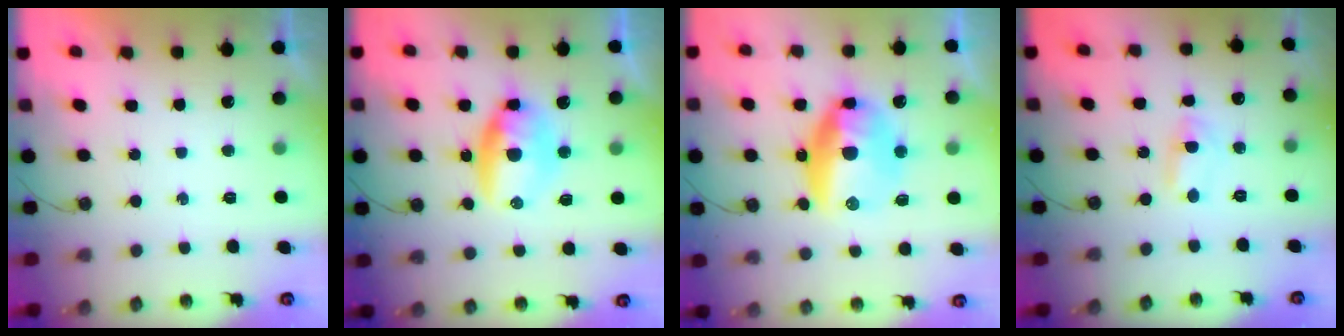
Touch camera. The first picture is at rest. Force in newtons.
{"total": 10.4, "press": 9.6, "slide": 4.0}
{"total": 15.2, "press": 15.1, "slide": 1.6}
{"total": 1.1, "press": 0.9, "slide": 0.6}